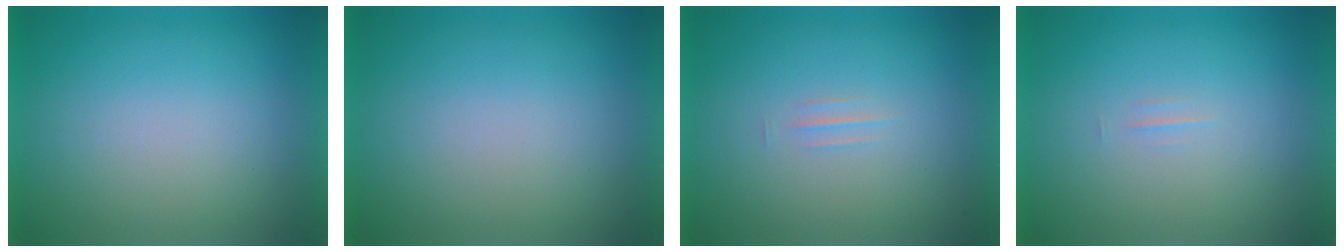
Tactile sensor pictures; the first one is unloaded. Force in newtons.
{"total": 0.0}
{"total": 1.2}
{"total": 1.3}